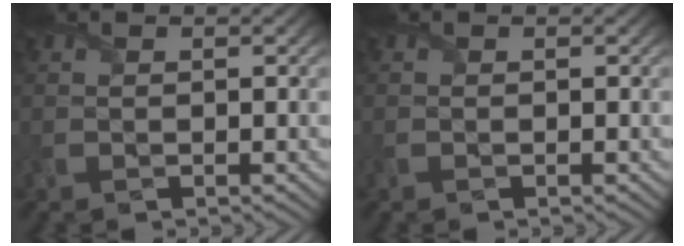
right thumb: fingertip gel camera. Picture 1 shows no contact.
{"total": 0.0}